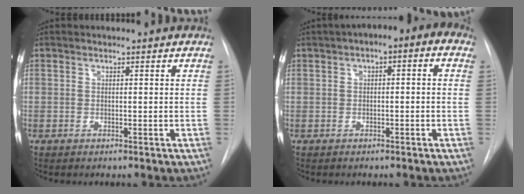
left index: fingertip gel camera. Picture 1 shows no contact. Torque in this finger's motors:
{"motor_torque": [-0.46, -1.68, -0.23, 0.15]}